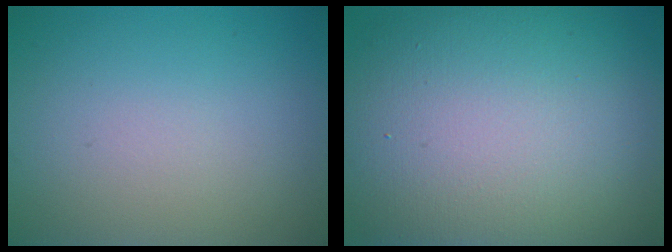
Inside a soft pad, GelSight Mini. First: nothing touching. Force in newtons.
{"total": 16.8, "press": 16.8, "slide": 0.7}